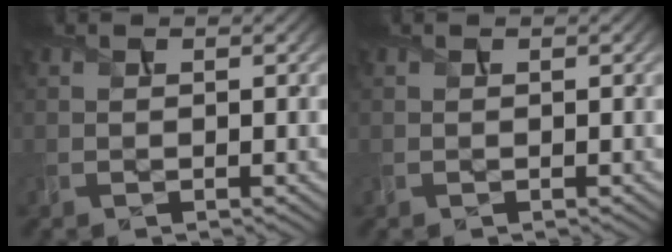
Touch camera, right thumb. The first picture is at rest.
{"total": 0.0}